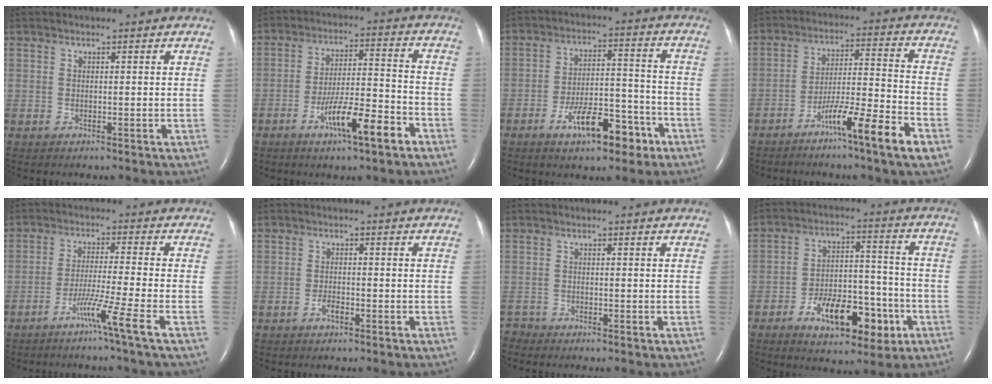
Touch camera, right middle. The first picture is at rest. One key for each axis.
{"total": 9.9, "fx": -5.5, "fy": 1.0, "fz": 8.2, "tx": -0.136, "ty": 0.000, "tz": -0.091}
{"total": 9.9, "fx": -5.8, "fy": 3.7, "fz": 7.2, "tx": -0.117, "ty": 0.018, "tz": -0.089}
{"total": 9.9, "fx": -6.1, "fy": -0.8, "fz": 7.8, "tx": -0.123, "ty": -0.003, "tz": -0.107}
{"total": 6.1, "fx": -3.6, "fy": -2.2, "fz": 4.5, "tx": -0.079, "ty": -0.015, "tz": -0.074}
{"total": 1.6, "fx": -1.0, "fy": 0.5, "fz": 1.1, "tx": -0.024, "ty": 0.001, "tz": -0.018}
{"total": 1.2, "fx": -1.1, "fy": 0.0, "fz": -0.5, "tx": 0.014, "ty": -0.006, "tz": -0.023}
{"total": 12.5, "fx": -5.8, "fy": 5.7, "fz": 9.5, "tx": -0.150, "ty": 0.021, "tz": -0.084}